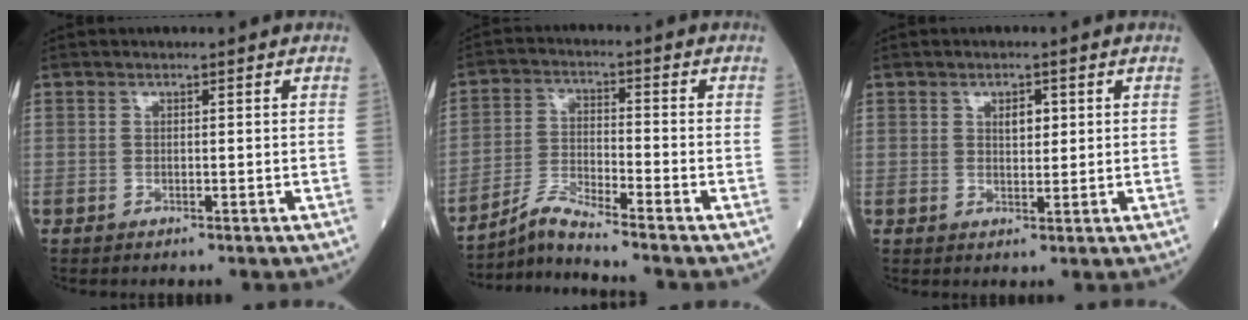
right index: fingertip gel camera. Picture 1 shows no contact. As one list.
[{"total": 5.8, "force": [-5.3, -1.7, 1.6], "torque": [-0.043, -0.022, -0.103]}, {"total": 2.3, "force": [0.8, 1.2, 1.8], "torque": [-0.026, -0.001, 0.013]}]